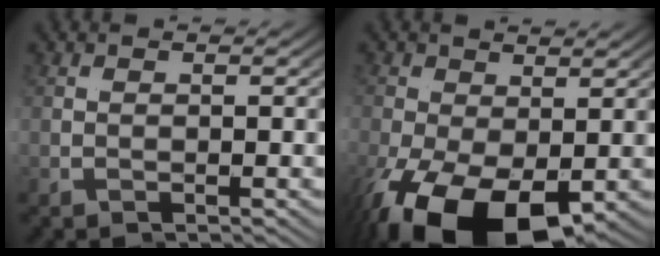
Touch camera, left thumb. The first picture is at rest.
{"total": 8.5, "force": [-3.9, 4.2, 6.2], "torque": [-0.132, -0.030, -0.052]}